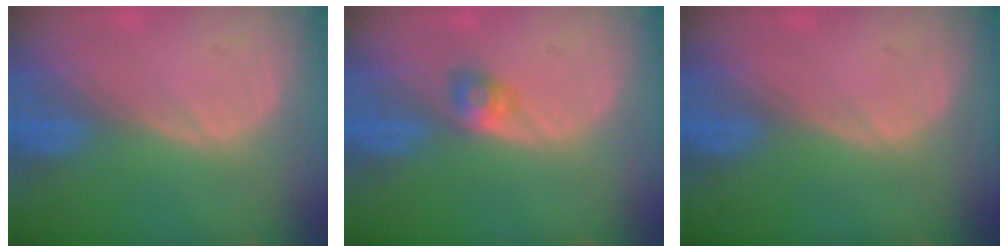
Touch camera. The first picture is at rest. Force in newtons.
{"total": 2.4, "press": 2.2, "slide": 1.0}
{"total": 0.0}